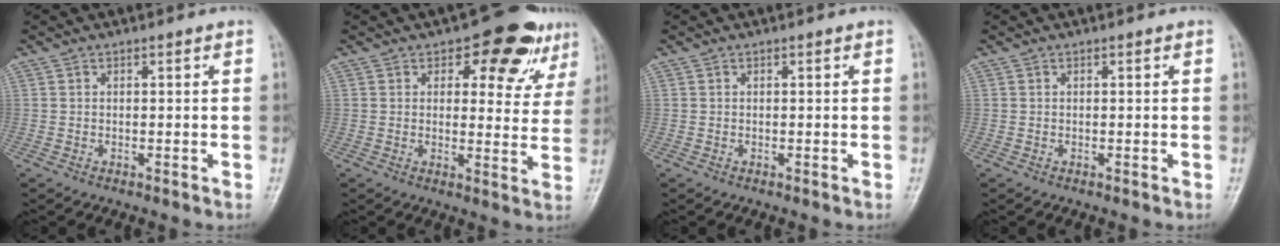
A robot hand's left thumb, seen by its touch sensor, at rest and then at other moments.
{"total": 11.9, "force": [6.5, 6.4, 7.7], "torque": [-0.042, -0.024, 0.079]}
{"total": 0.0}
{"total": 0.0}